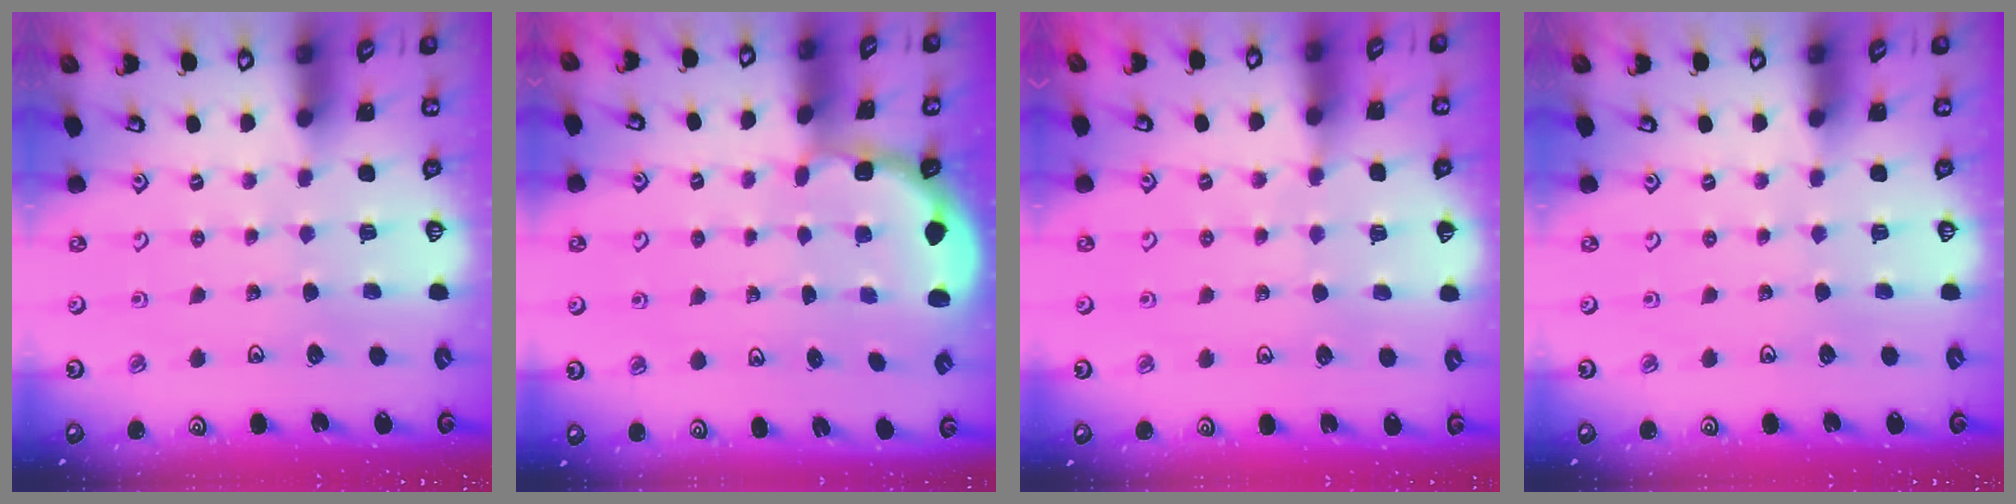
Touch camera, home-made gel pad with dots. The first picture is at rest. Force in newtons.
{"total": 1.9, "press": 1.7, "slide": 0.8}
{"total": 6.1, "press": 6.1, "slide": 0.8}
{"total": 0.0}